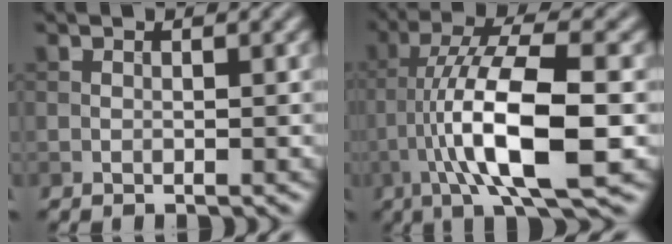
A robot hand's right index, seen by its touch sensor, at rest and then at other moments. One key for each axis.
{"total": 10.6, "fx": -2.6, "fy": 2.5, "fz": 10.0, "tx": -0.171, "ty": 0.019, "tz": -0.049}